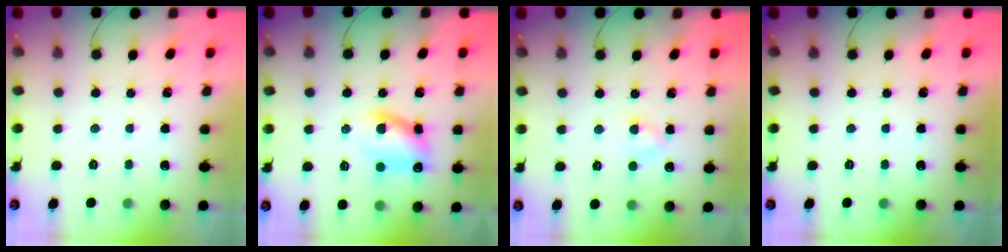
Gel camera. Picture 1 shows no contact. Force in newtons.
{"total": 11.7, "press": 11.6, "slide": 1.8}
{"total": 2.6, "press": 2.5, "slide": 0.8}
{"total": 0.0}